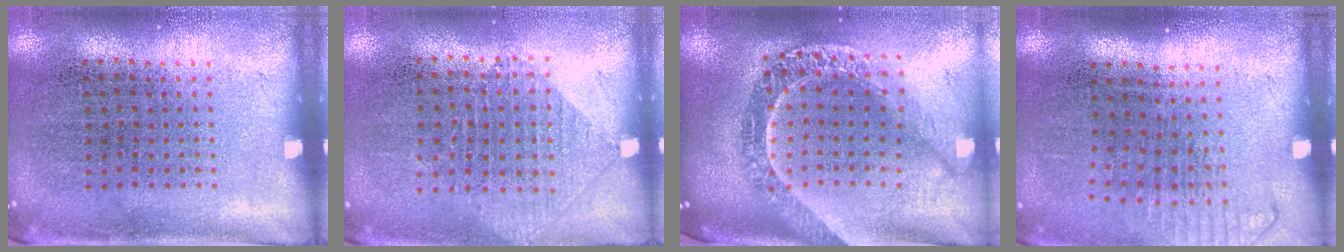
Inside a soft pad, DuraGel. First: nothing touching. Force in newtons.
{"total": 0.9, "press": 0.9, "slide": 0.2}
{"total": 2.7, "press": 2.2, "slide": 1.6}
{"total": 1.3, "press": 1.0, "slide": 0.7}